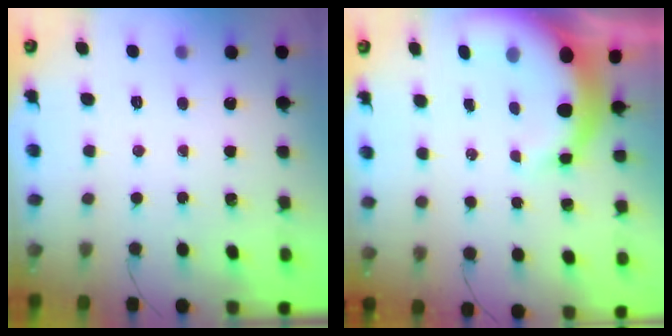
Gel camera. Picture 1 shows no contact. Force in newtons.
{"total": 9.4, "press": 9.2, "slide": 1.9}